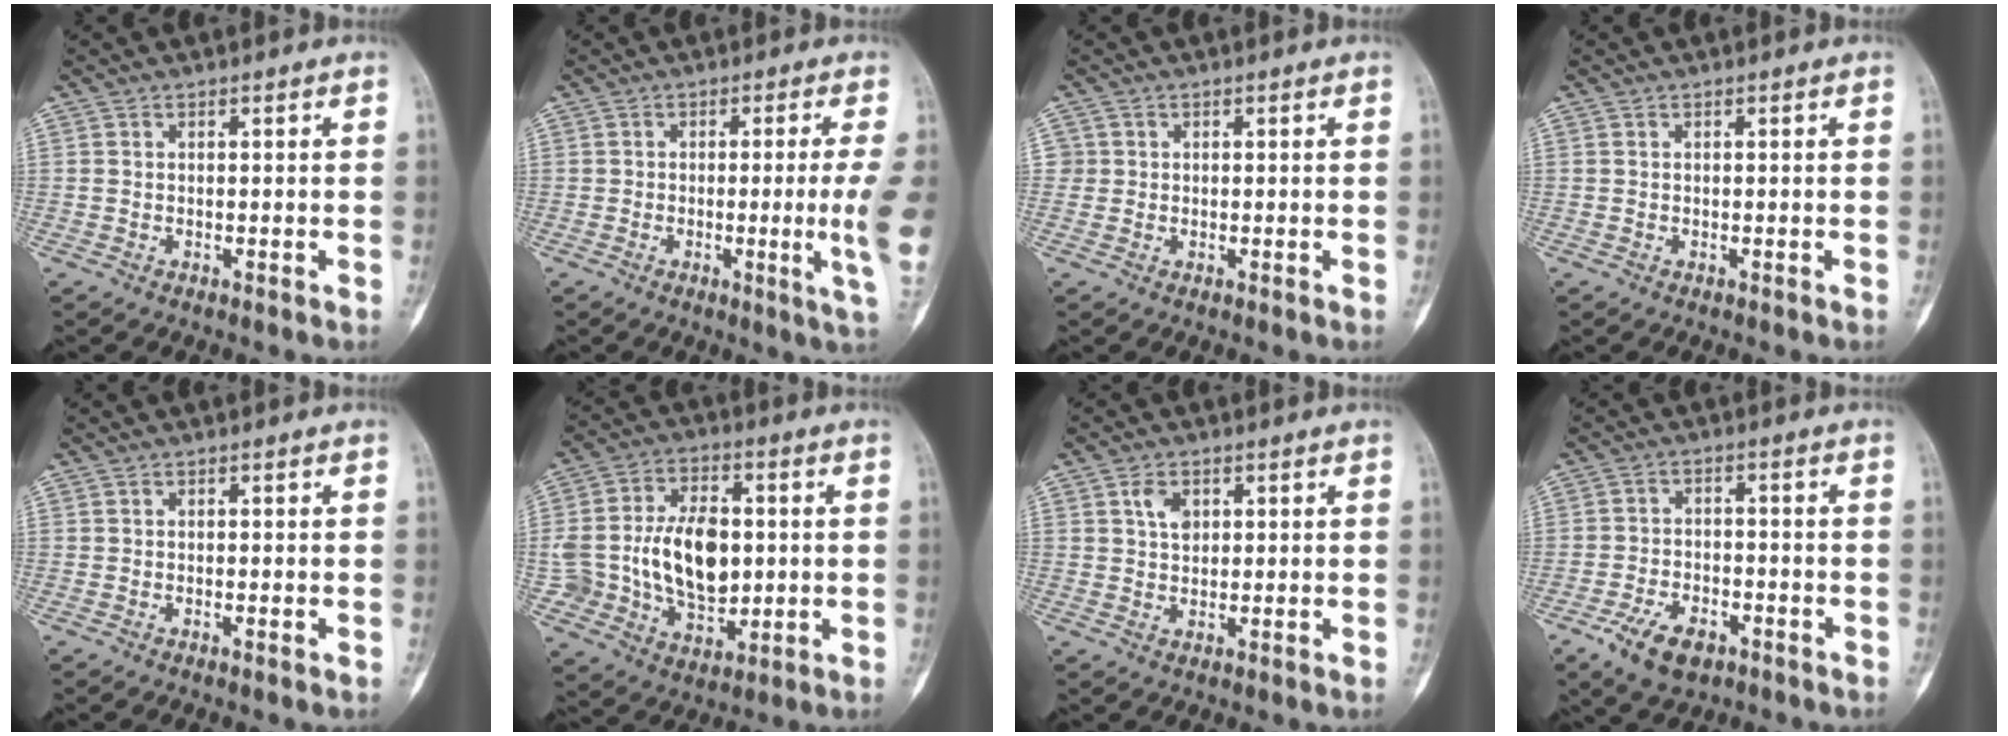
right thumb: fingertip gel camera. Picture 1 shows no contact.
{"total": 7.5, "force": [-0.5, -1.0, 7.4], "torque": [-0.115, -0.017, -0.009]}
{"total": 1.5, "force": [0.1, 1.5, -0.1], "torque": [0.014, 0.005, -0.001]}
{"total": 0.0}
{"total": 0.5, "force": [-0.2, 0.2, 0.4], "torque": [-0.009, -0.001, -0.003]}
{"total": 16.9, "force": [0.1, 11.1, 12.8], "torque": [-0.192, 0.007, 0.013]}
{"total": 3.5, "force": [1.3, 2.6, 2.1], "torque": [-0.024, -0.004, 0.023]}
{"total": 8.4, "force": [-4.6, 4.7, 5.2], "torque": [-0.087, 0.016, -0.077]}